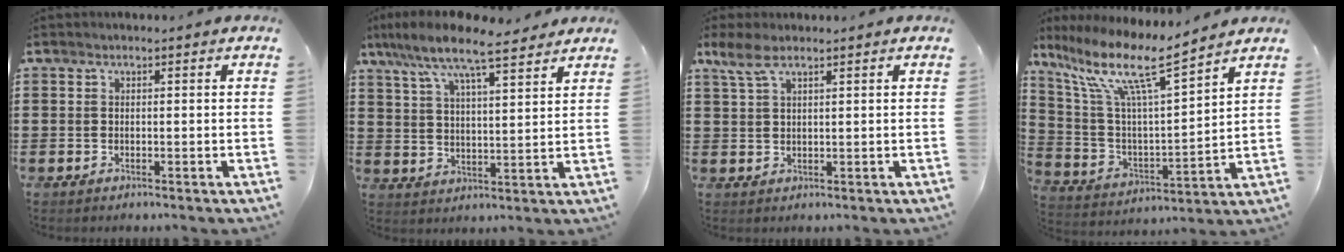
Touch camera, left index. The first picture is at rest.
{"total": 8.6, "force": [7.1, 1.4, 4.6], "torque": [-0.115, -0.024, 0.125]}
{"total": 3.5, "force": [2.1, 1.1, 2.6], "torque": [-0.063, 0.002, 0.036]}
{"total": 12.3, "force": [8.4, 1.8, 8.8], "torque": [-0.198, -0.045, 0.138]}